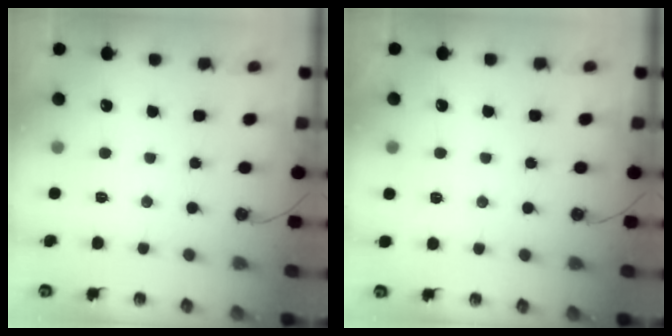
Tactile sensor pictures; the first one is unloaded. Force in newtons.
{"total": 3.0, "press": 2.4, "slide": 1.8}